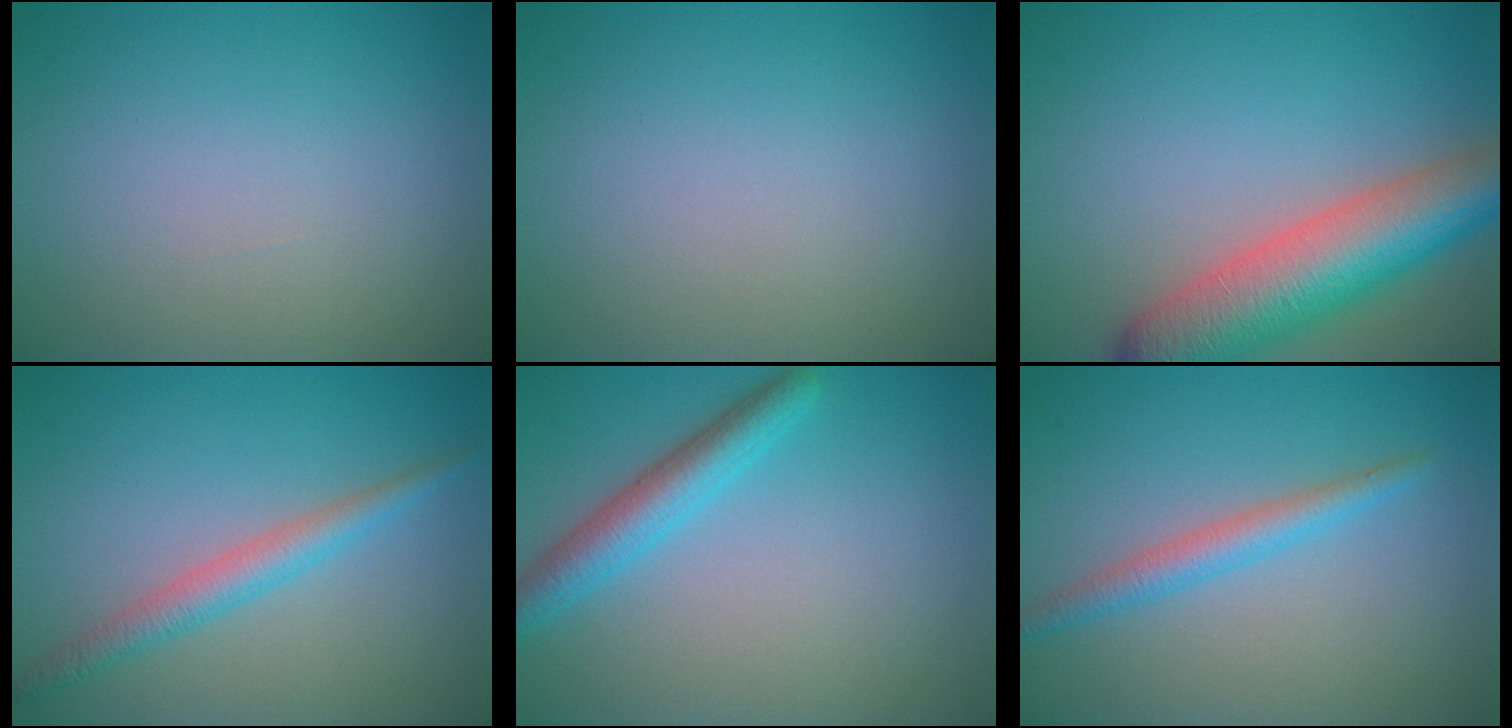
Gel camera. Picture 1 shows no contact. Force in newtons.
{"total": 0.0}
{"total": 9.1, "press": 9.1, "slide": 0.6}
{"total": 2.6, "press": 2.6, "slide": 0.0}
{"total": 3.6, "press": 3.6, "slide": 0.1}
{"total": 2.4, "press": 2.4, "slide": 0.1}